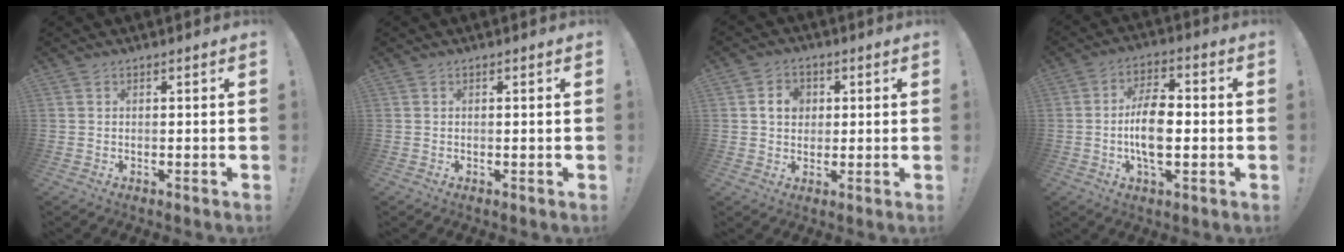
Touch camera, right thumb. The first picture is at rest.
{"total": 0.0}
{"total": 6.4, "force": [1.3, 5.4, 3.3], "torque": [-0.047, 0.008, 0.022]}
{"total": 11.6, "force": [-1.8, 6.1, 9.7], "torque": [-0.178, 0.005, -0.034]}